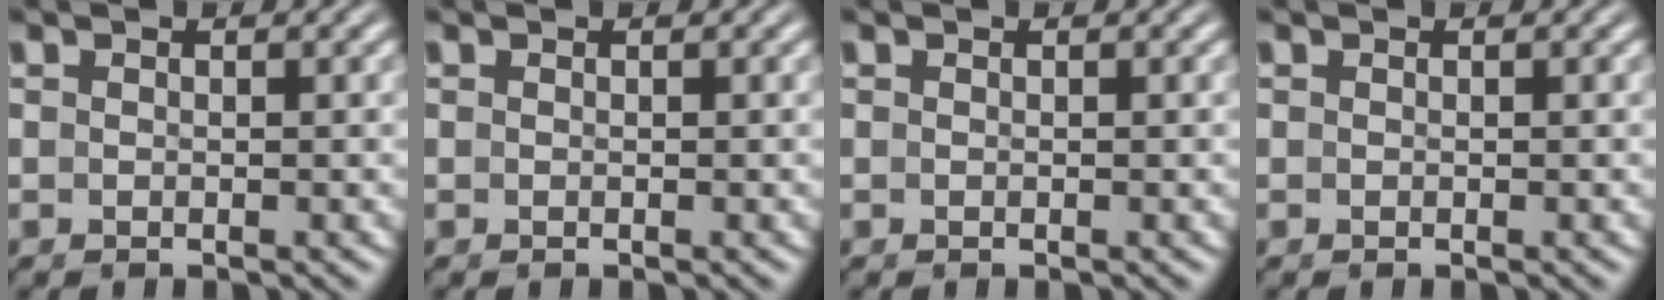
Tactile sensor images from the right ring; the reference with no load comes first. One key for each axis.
{"total": 0.0}
{"total": 0.0}
{"total": 0.0}